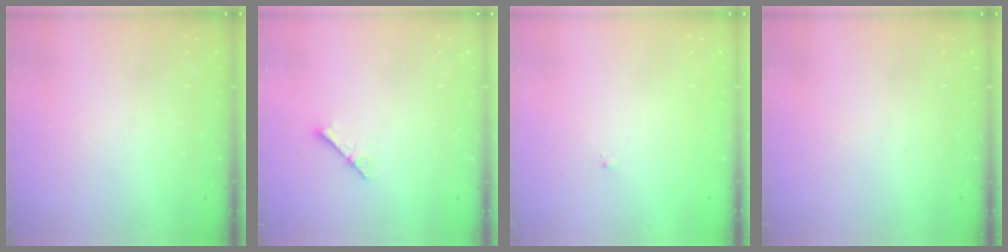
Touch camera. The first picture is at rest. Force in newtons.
{"total": 4.1, "press": 4.0, "slide": 0.5}
{"total": 0.6, "press": 0.6, "slide": 0.2}
{"total": 0.0}